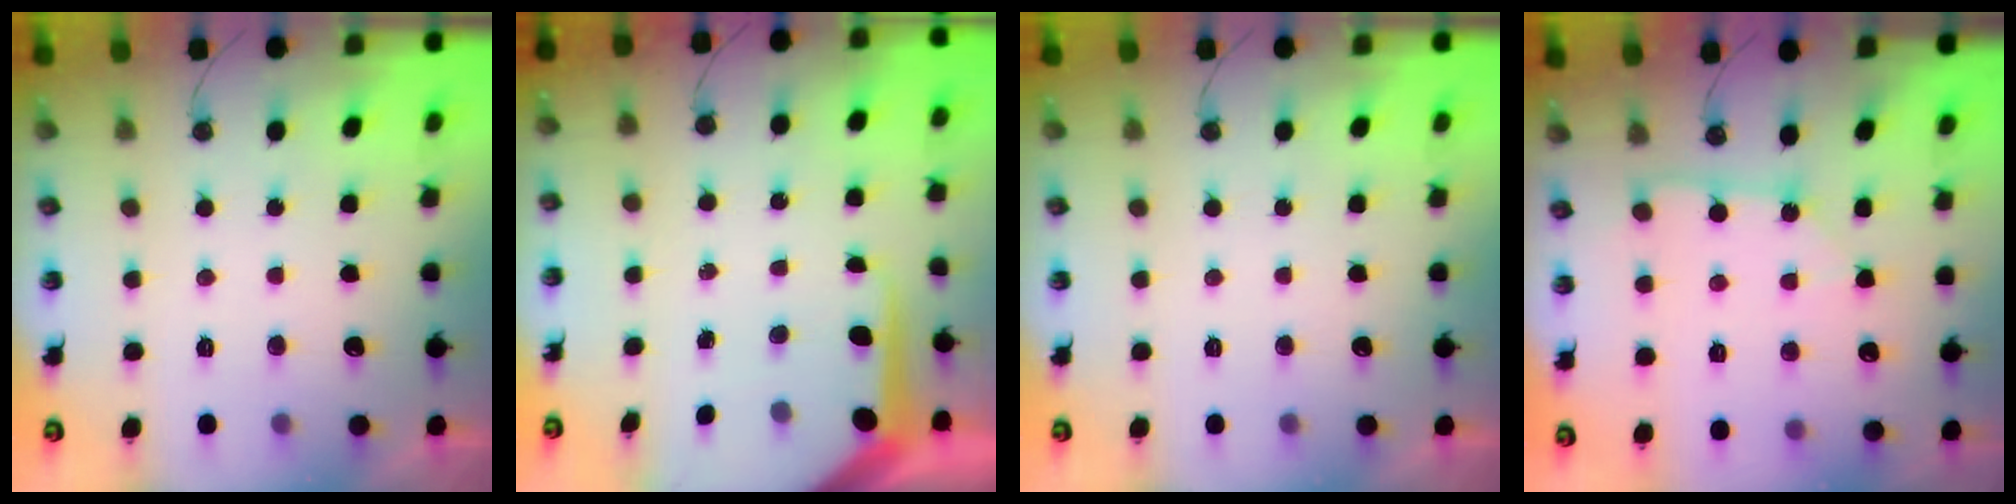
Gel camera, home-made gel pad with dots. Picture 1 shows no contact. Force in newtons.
{"total": 8.1, "press": 8.1, "slide": 0.7}
{"total": 0.0}
{"total": 2.9, "press": 2.9, "slide": 0.2}